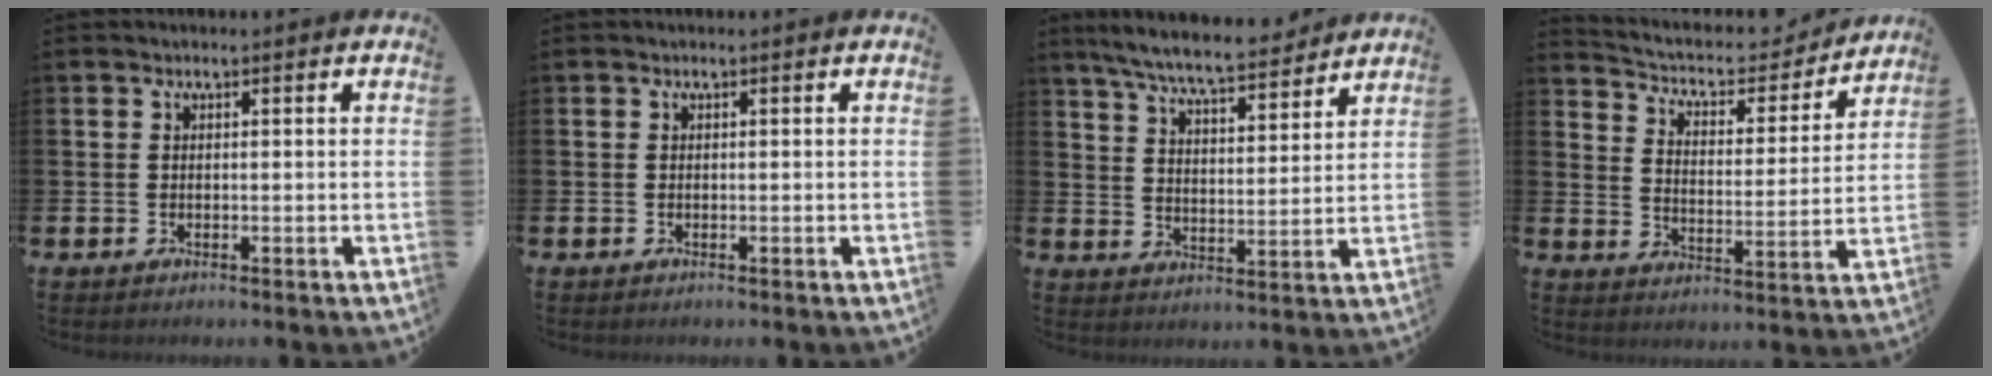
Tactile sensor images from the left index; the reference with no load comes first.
{"total": 0.0}
{"total": 7.7, "force": [7.2, 0.7, 2.6], "torque": [-0.083, -0.040, 0.127]}
{"total": 5.8, "force": [5.2, 2.1, 1.5], "torque": [-0.058, -0.038, 0.082]}